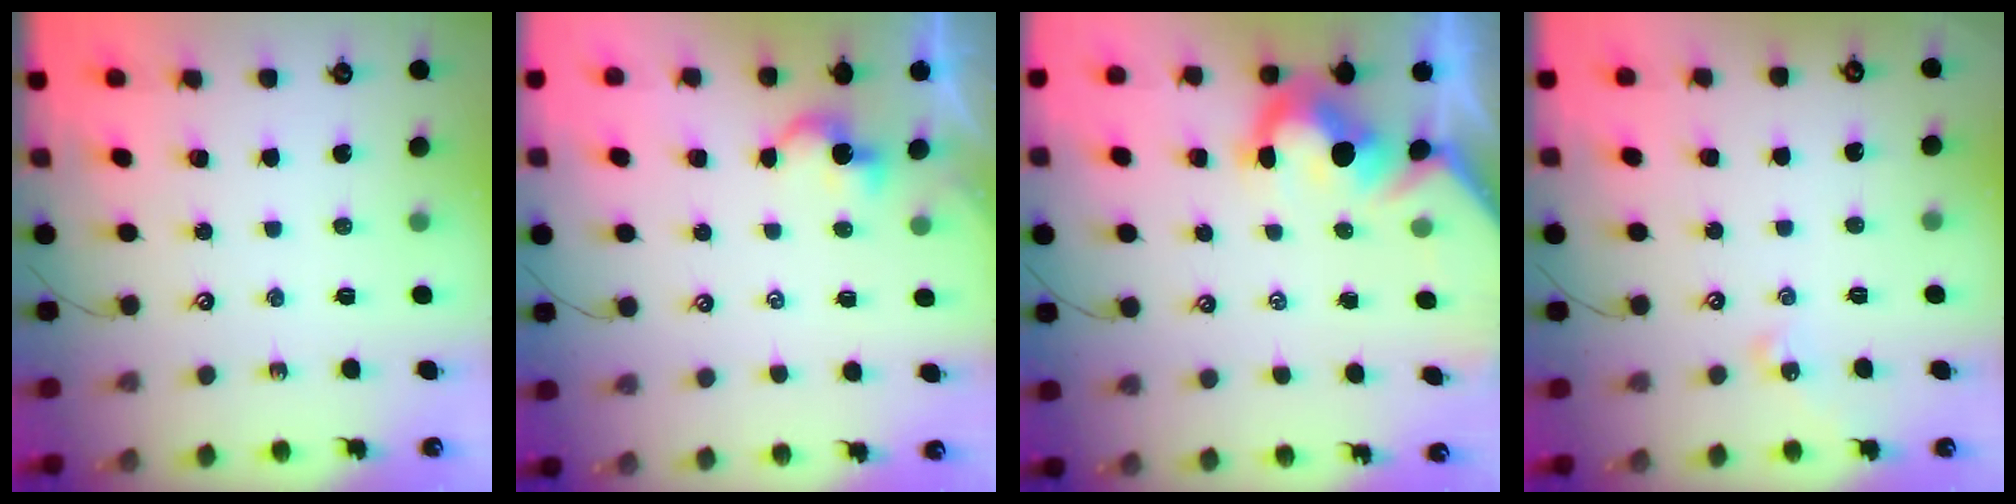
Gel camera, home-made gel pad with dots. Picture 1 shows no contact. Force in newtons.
{"total": 3.9, "press": 3.9, "slide": 0.0}
{"total": 7.6, "press": 7.5, "slide": 1.5}
{"total": 4.4, "press": 4.4, "slide": 0.6}